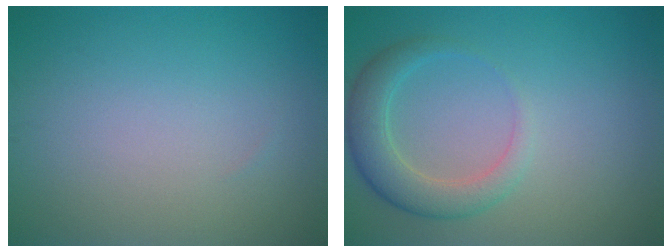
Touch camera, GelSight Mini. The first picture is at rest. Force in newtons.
{"total": 3.7, "press": 3.7, "slide": 0.3}